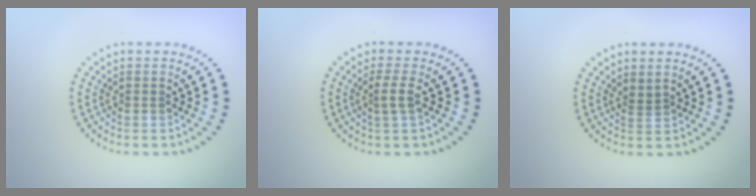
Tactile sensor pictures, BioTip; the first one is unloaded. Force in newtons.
{"total": 1.6, "press": 1.1, "slide": 1.1}
{"total": 0.8, "press": 0.4, "slide": 0.7}